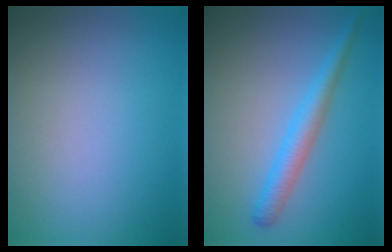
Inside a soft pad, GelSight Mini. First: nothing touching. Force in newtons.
{"total": 2.8, "press": 2.8, "slide": 0.1}